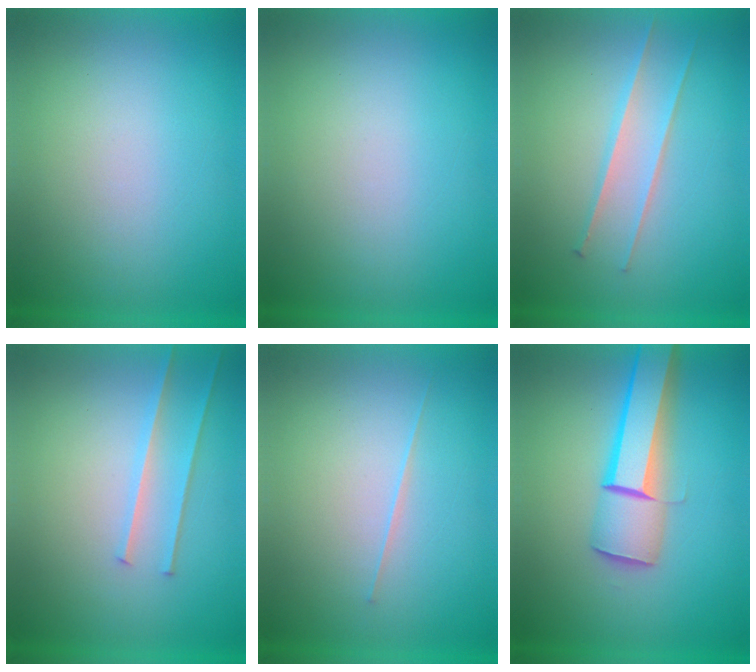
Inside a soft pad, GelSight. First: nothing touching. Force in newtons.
{"total": 0.0}
{"total": 2.4}
{"total": 2.2}
{"total": 1.3}
{"total": 4.9}